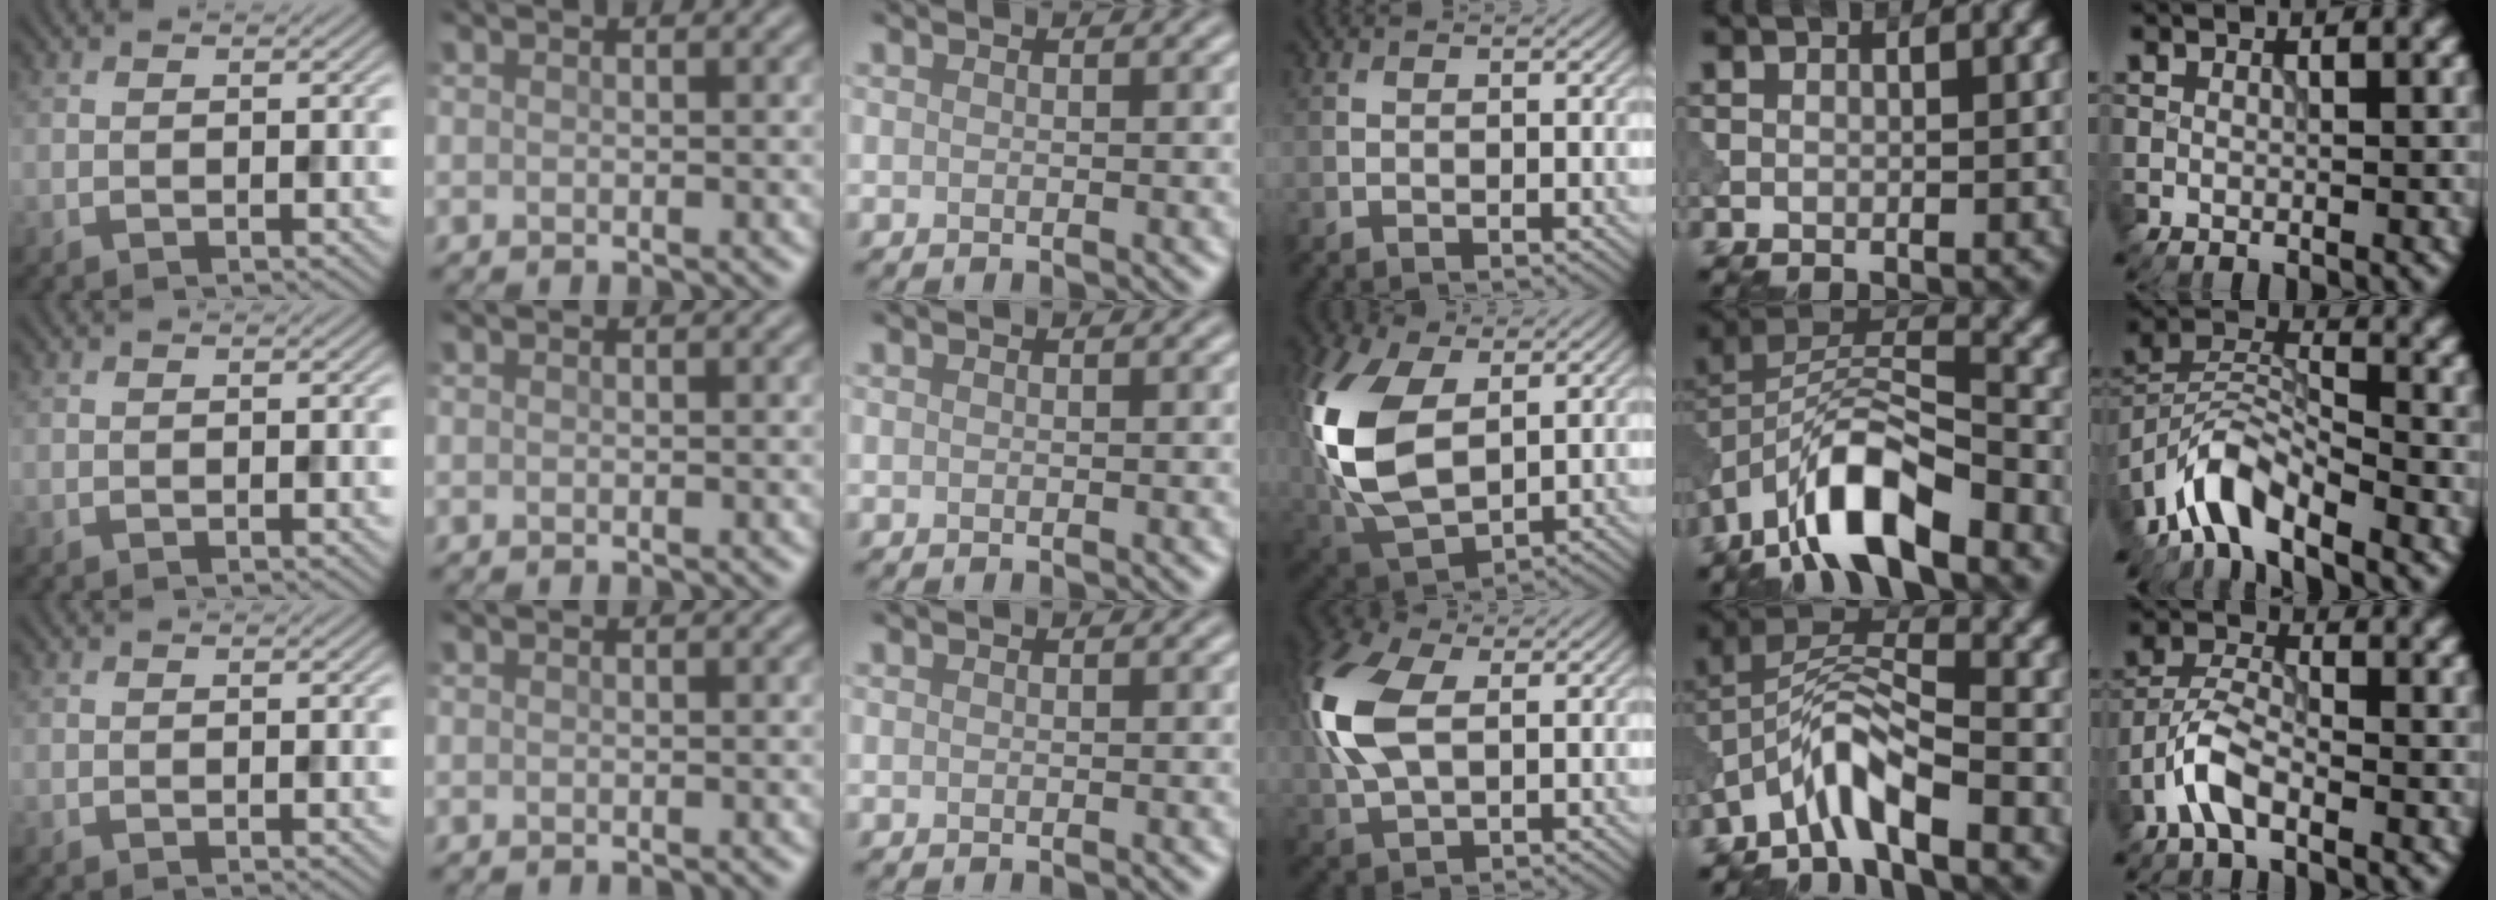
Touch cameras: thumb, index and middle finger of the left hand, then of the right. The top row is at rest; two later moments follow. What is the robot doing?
{"motion": "wipe", "object": "makeup brush"}